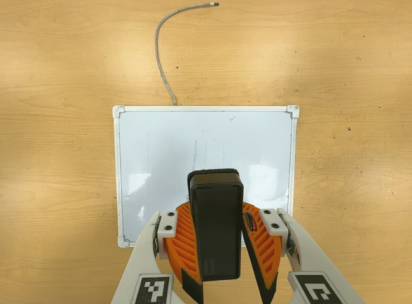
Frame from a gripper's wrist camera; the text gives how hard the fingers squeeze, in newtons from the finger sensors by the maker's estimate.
{"total": 10.3, "left": 10.7, "right": 10.0}